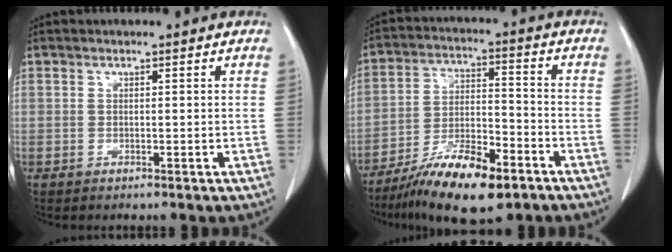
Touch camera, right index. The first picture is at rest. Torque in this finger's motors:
{"motor_torque": [0.31, -0.38, 0.38, 0.07]}